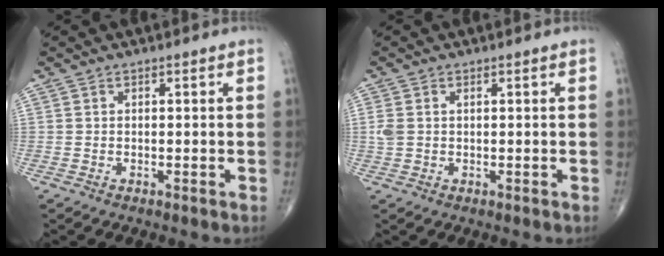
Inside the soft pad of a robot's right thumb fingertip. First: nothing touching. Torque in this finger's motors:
{"motor_torque": [0.28, -0.40, 0.50, 0.31, -0.05]}